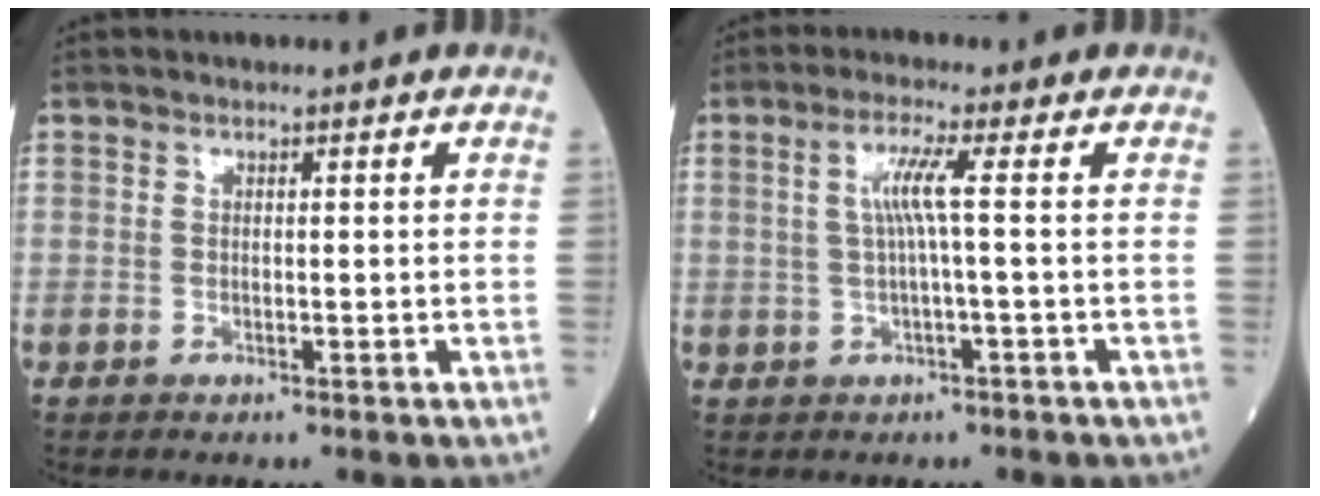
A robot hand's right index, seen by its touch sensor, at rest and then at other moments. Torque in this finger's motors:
{"motor_torque": [0.38, -0.04, 0.36, 0.10]}